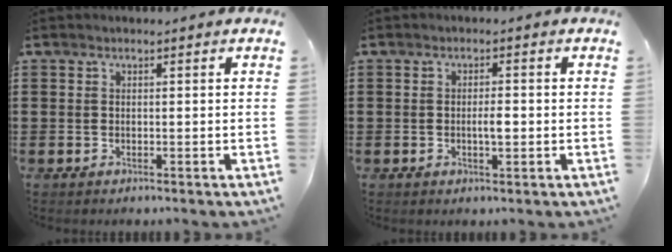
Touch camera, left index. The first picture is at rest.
{"total": 2.2, "force": [-0.3, 0.7, 2.1], "torque": [-0.041, 0.002, -0.007]}